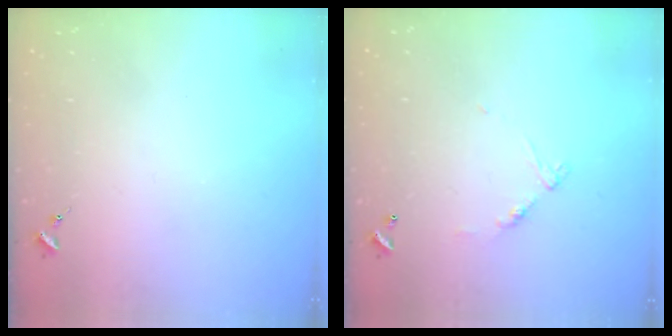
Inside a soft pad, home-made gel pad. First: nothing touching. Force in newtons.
{"total": 6.7, "press": 6.6, "slide": 0.5}